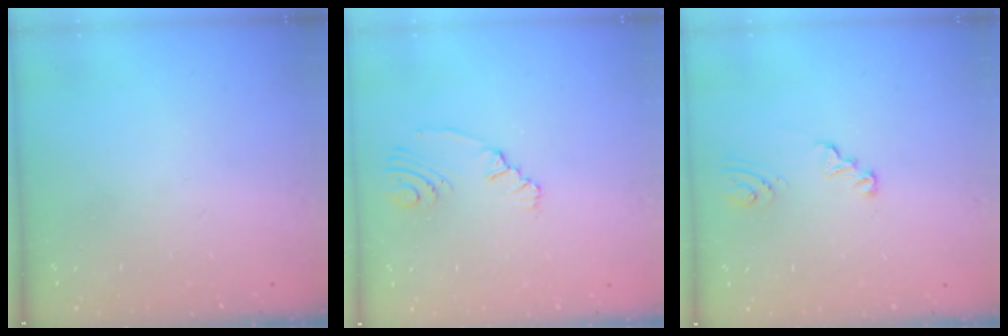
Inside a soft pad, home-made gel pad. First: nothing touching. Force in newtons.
{"total": 2.8, "press": 2.1, "slide": 1.9}
{"total": 2.5, "press": 2.5, "slide": 0.3}